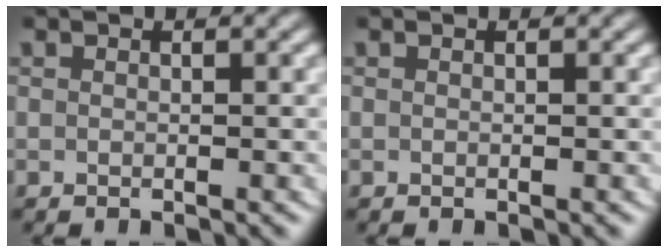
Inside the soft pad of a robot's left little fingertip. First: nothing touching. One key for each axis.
{"total": 0.0}